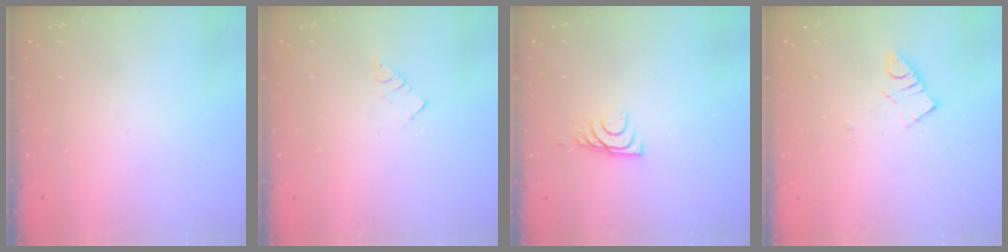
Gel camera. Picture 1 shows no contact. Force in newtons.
{"total": 3.2, "press": 3.2, "slide": 0.0}
{"total": 6.9, "press": 6.8, "slide": 0.8}
{"total": 2.8, "press": 2.7, "slide": 0.3}